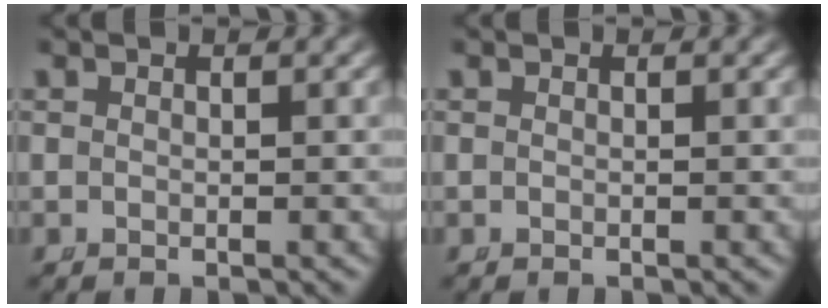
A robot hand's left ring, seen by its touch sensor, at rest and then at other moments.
{"total": 0.0}